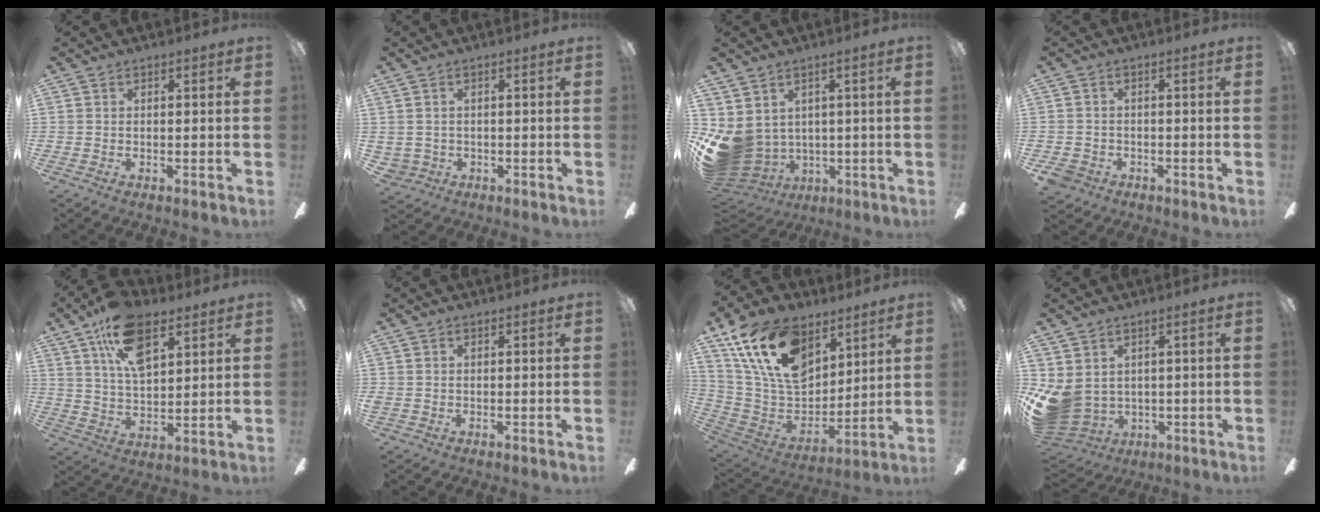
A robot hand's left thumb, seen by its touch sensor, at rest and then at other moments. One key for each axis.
{"total": 2.2, "fx": 0.1, "fy": 2.1, "fz": 0.5, "tx": -0.014, "ty": 0.003, "tz": 0.002}
{"total": 10.1, "fx": 0.0, "fy": 8.8, "fz": 5.0, "tx": -0.150, "ty": -0.019, "tz": 0.007}
{"total": 3.6, "fx": -2.2, "fy": 2.7, "fz": 1.1, "tx": -0.036, "ty": 0.007, "tz": -0.045}
{"total": 15.8, "fx": 8.9, "fy": 8.2, "fz": 10.2, "tx": -0.178, "ty": -0.016, "tz": 0.160}
{"total": 0.5, "fx": 0.0, "fy": 0.5, "fz": 0.2, "tx": -0.004, "ty": 0.005, "tz": -0.001}
{"total": 21.3, "fx": 11.6, "fy": 12.9, "fz": 12.3, "tx": -0.236, "ty": -0.037, "tz": 0.216}
{"total": 8.8, "fx": 0.3, "fy": 7.4, "fz": 4.7, "tx": -0.136, "ty": -0.012, "tz": 0.013}